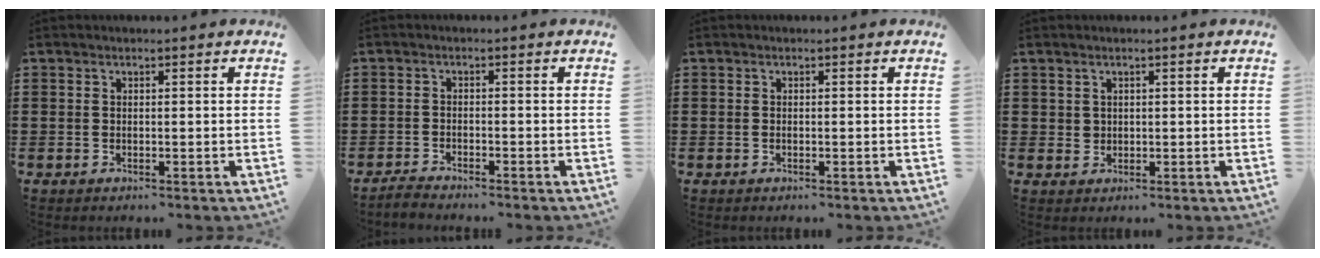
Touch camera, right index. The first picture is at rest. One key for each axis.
{"total": 1.5, "fx": -1.5, "fy": 0.0, "fz": 0.0, "tx": -0.006, "ty": 0.003, "tz": -0.030}
{"total": 0.0}
{"total": 1.4, "fx": 0.8, "fy": 1.1, "fz": 0.1, "tx": -0.006, "ty": 0.005, "tz": 0.016}